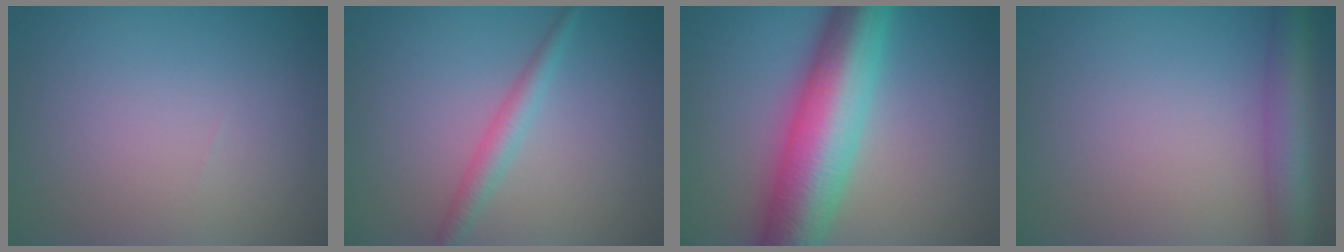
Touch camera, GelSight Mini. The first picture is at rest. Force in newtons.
{"total": 2.2, "press": 2.1, "slide": 0.1}
{"total": 10.8, "press": 10.8, "slide": 0.2}
{"total": 5.1, "press": 5.1, "slide": 0.2}